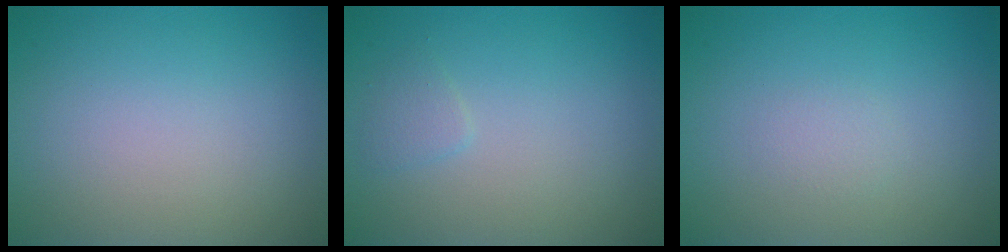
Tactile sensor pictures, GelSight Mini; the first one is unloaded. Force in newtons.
{"total": 0.9, "press": 0.9, "slide": 0.1}
{"total": 0.8, "press": 0.8, "slide": 0.1}